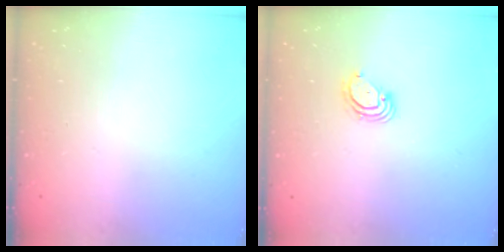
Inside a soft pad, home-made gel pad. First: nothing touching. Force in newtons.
{"total": 3.7, "press": 3.7, "slide": 0.1}